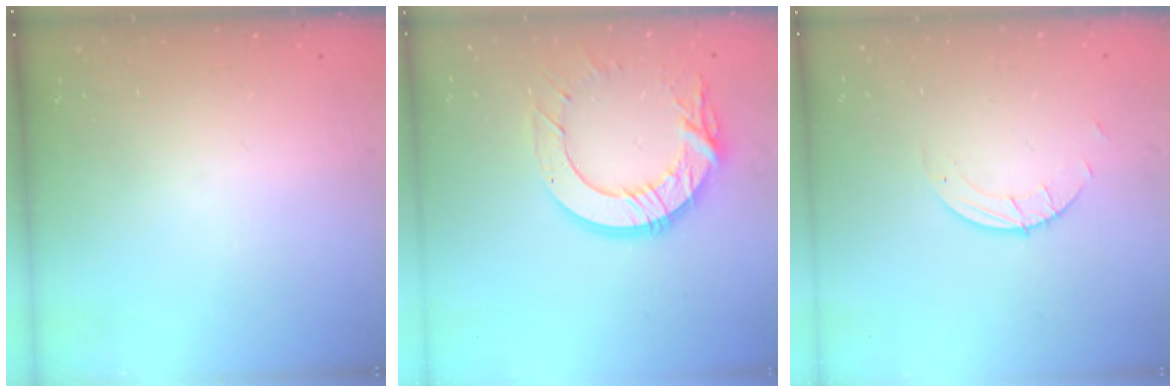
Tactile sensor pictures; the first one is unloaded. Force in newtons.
{"total": 14.5, "press": 14.5, "slide": 1.3}
{"total": 1.5, "press": 1.5, "slide": 0.1}